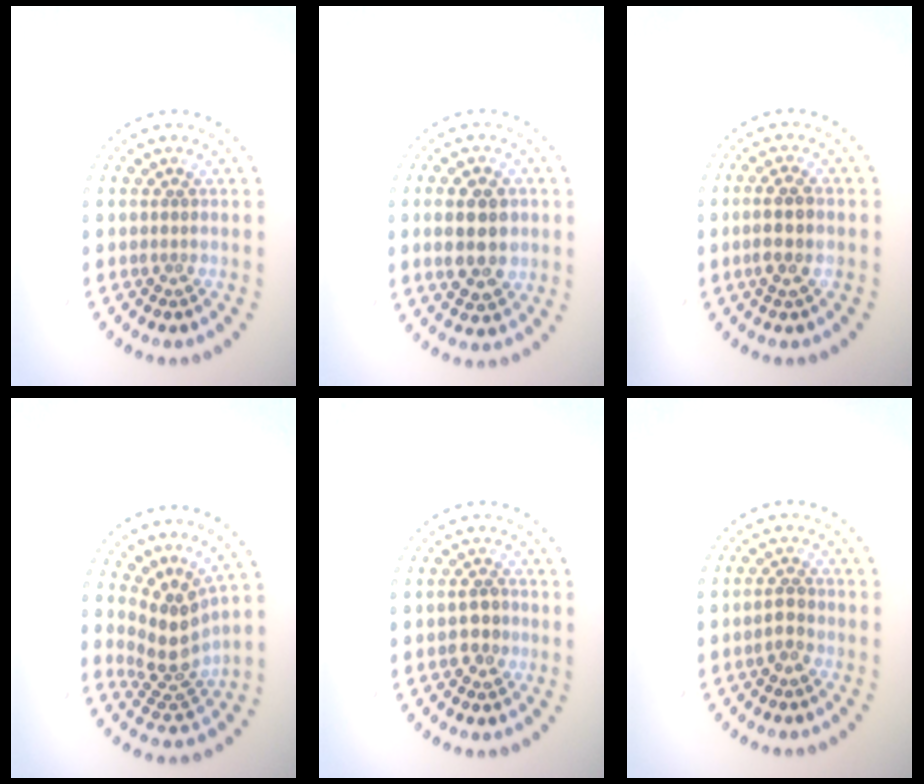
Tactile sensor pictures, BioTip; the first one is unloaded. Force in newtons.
{"total": 5.6, "press": 5.6, "slide": 0.4}
{"total": 2.8, "press": 2.6, "slide": 0.9}
{"total": 3.9, "press": 2.9, "slide": 2.6}
{"total": 2.2, "press": 2.2, "slide": 0.3}
{"total": 1.8, "press": 1.7, "slide": 0.5}